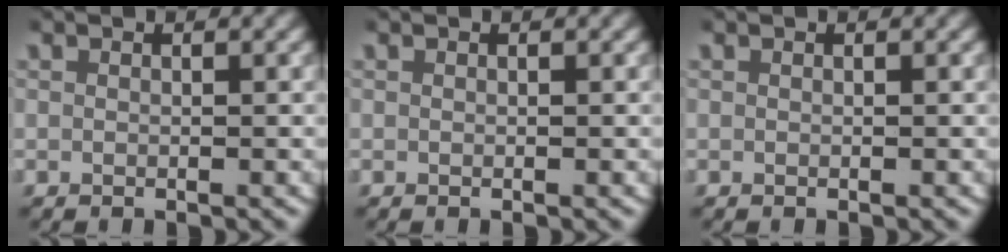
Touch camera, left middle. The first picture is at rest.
{"total": 0.0}
{"total": 0.0}